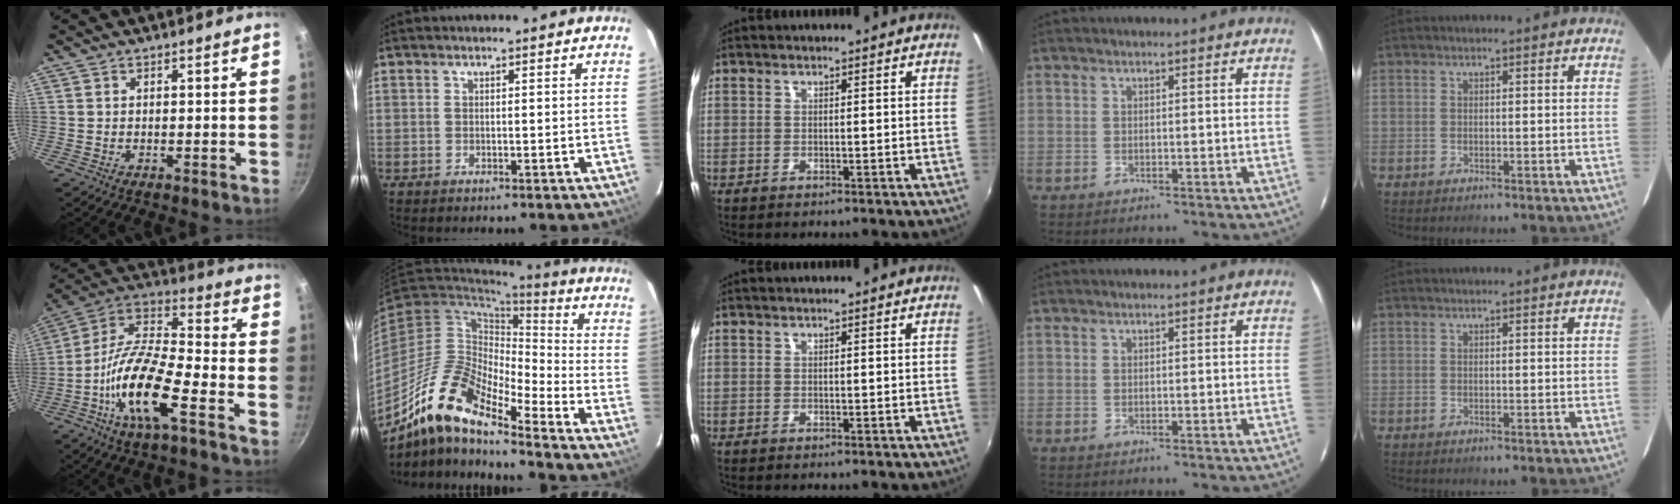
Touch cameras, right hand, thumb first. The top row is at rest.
{"thumb": {"total": 16.8, "force": [-7.1, 4.9, 14.4], "torque": [-0.270, 0.049, -0.154]}, "index": {"total": 16.4, "force": [-12.5, 3.9, 9.8], "torque": [-0.171, -0.009, -0.250]}}